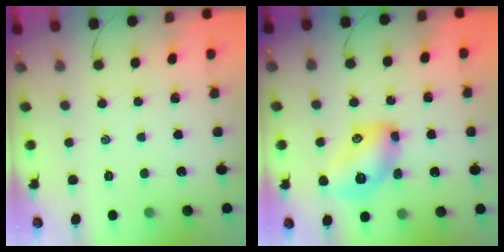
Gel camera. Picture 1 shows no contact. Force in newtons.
{"total": 11.7, "press": 11.7, "slide": 0.8}